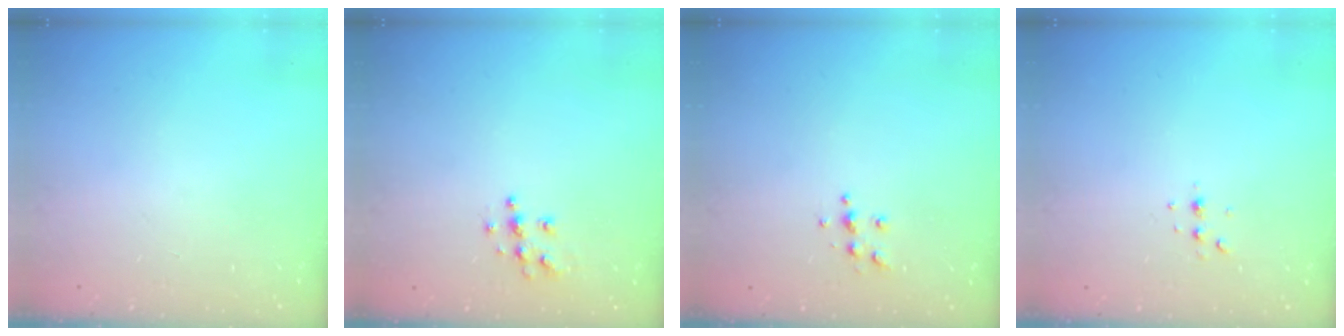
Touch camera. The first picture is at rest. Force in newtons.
{"total": 6.2, "press": 6.2, "slide": 0.2}
{"total": 5.5, "press": 5.5, "slide": 0.6}
{"total": 4.0, "press": 3.6, "slide": 1.8}